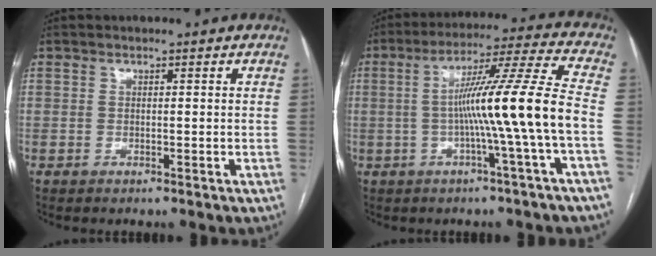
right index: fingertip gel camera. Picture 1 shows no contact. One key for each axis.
{"total": 13.7, "fx": -2.4, "fy": -2.5, "fz": 13.3, "tx": -0.217, "ty": 0.008, "tz": -0.043}